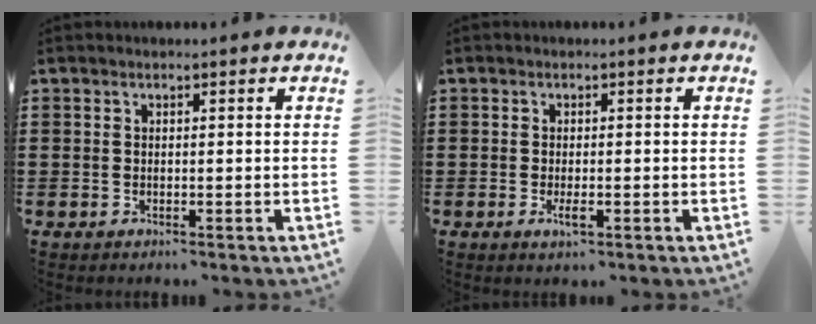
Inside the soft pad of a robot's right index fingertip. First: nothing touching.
{"total": 1.9, "force": [-0.7, 0.6, 1.6], "torque": [-0.045, -0.007, -0.016]}